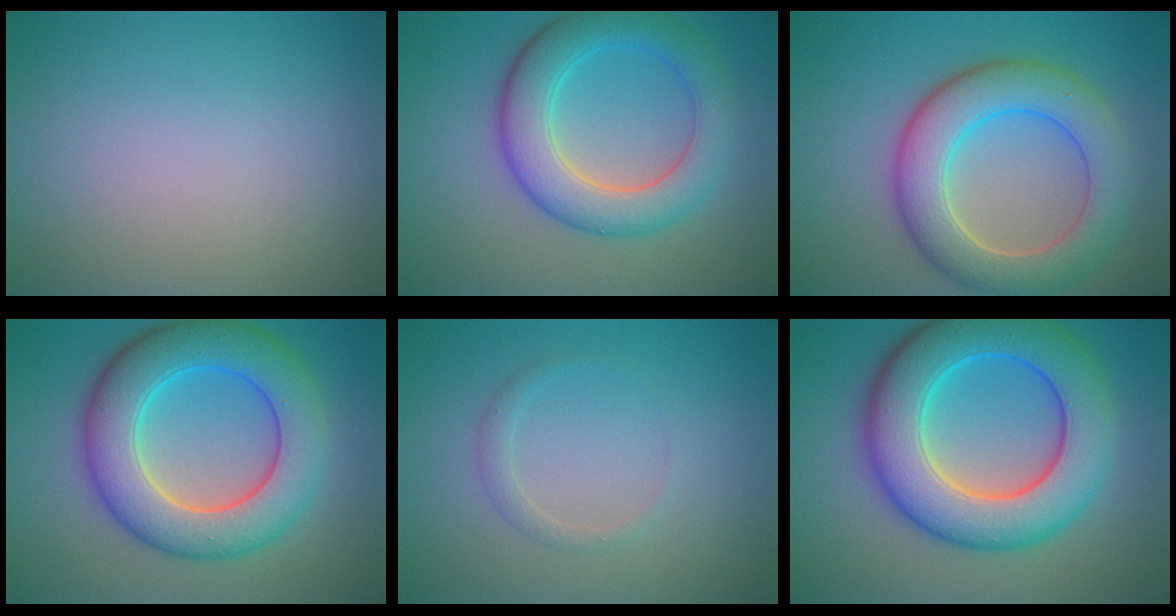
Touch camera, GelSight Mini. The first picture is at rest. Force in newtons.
{"total": 6.5, "press": 6.5, "slide": 0.1}
{"total": 7.6, "press": 7.6, "slide": 0.4}
{"total": 9.4, "press": 9.4, "slide": 0.4}
{"total": 1.2, "press": 1.2, "slide": 0.0}
{"total": 10.8, "press": 10.8, "slide": 0.1}